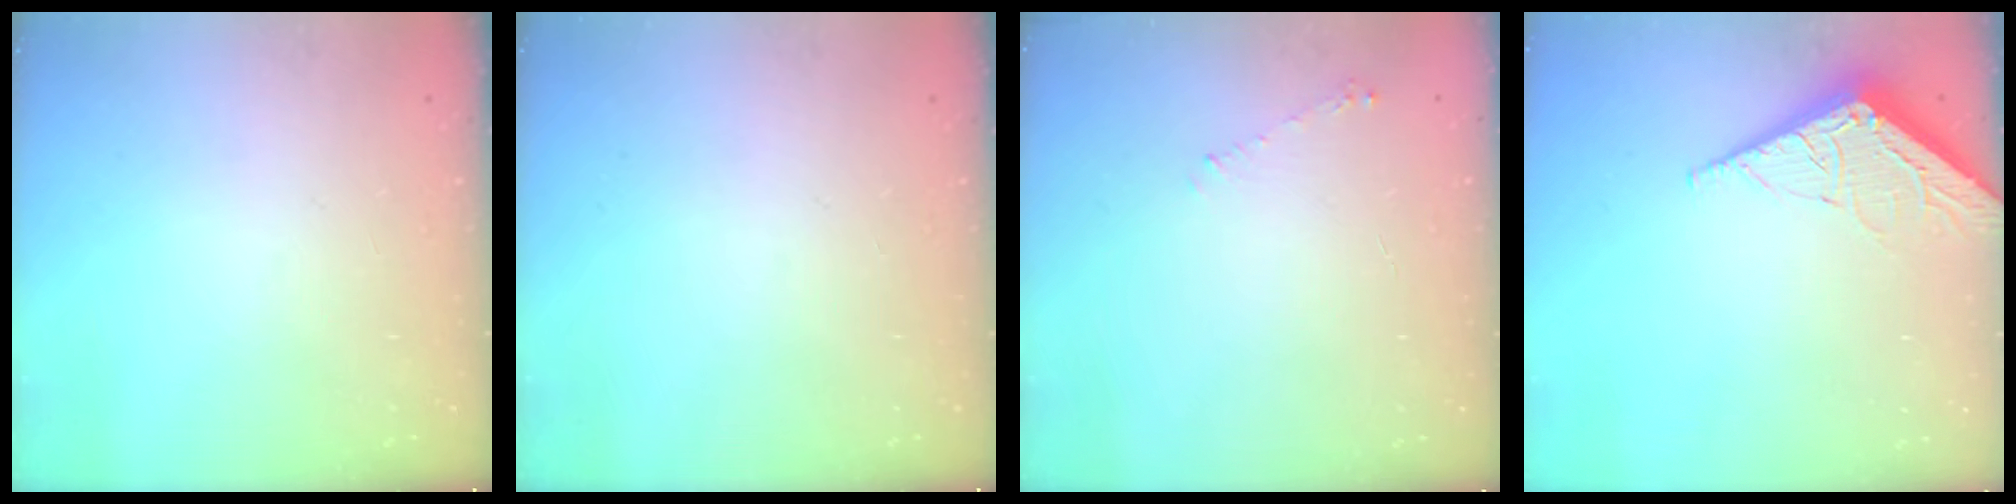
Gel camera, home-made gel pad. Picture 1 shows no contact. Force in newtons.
{"total": 0.0}
{"total": 4.1, "press": 4.1, "slide": 0.6}
{"total": 4.5, "press": 4.5, "slide": 0.1}